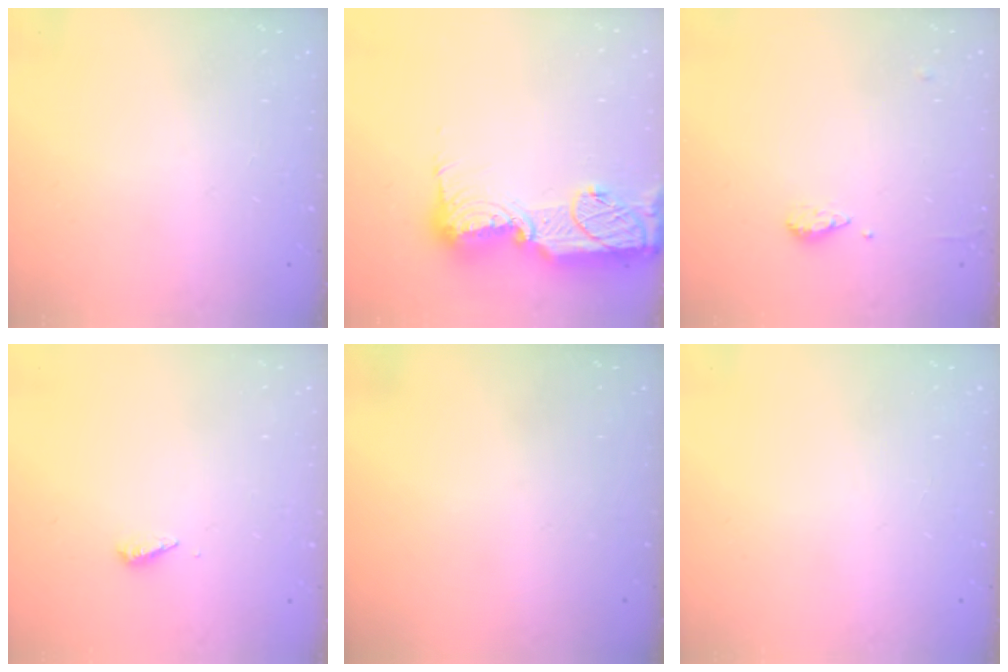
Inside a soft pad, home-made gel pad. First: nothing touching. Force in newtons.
{"total": 17.3, "press": 17.2, "slide": 1.5}
{"total": 6.1, "press": 6.0, "slide": 0.7}
{"total": 2.8, "press": 2.8, "slide": 0.2}
{"total": 0.0}
{"total": 0.0}